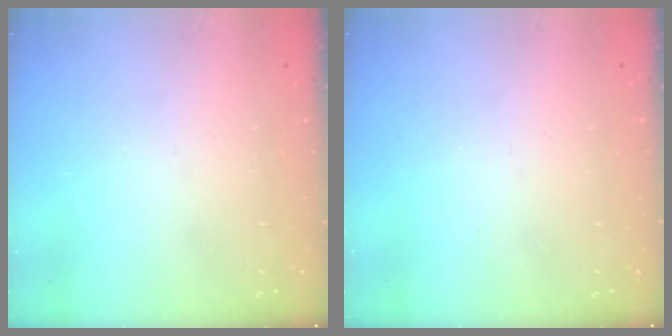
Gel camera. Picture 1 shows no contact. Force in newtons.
{"total": 0.0}